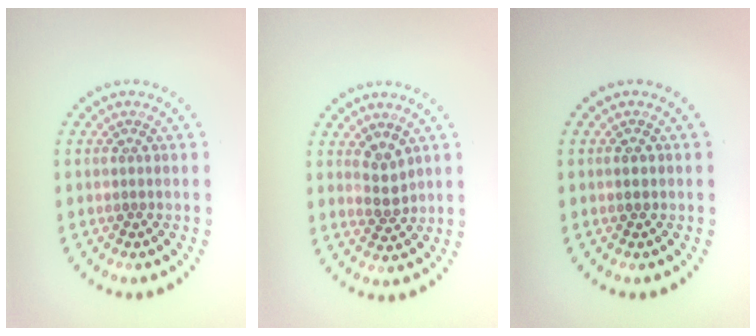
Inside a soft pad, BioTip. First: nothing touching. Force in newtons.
{"total": 2.0, "press": 1.8, "slide": 0.9}
{"total": 1.2, "press": 1.2, "slide": 0.2}